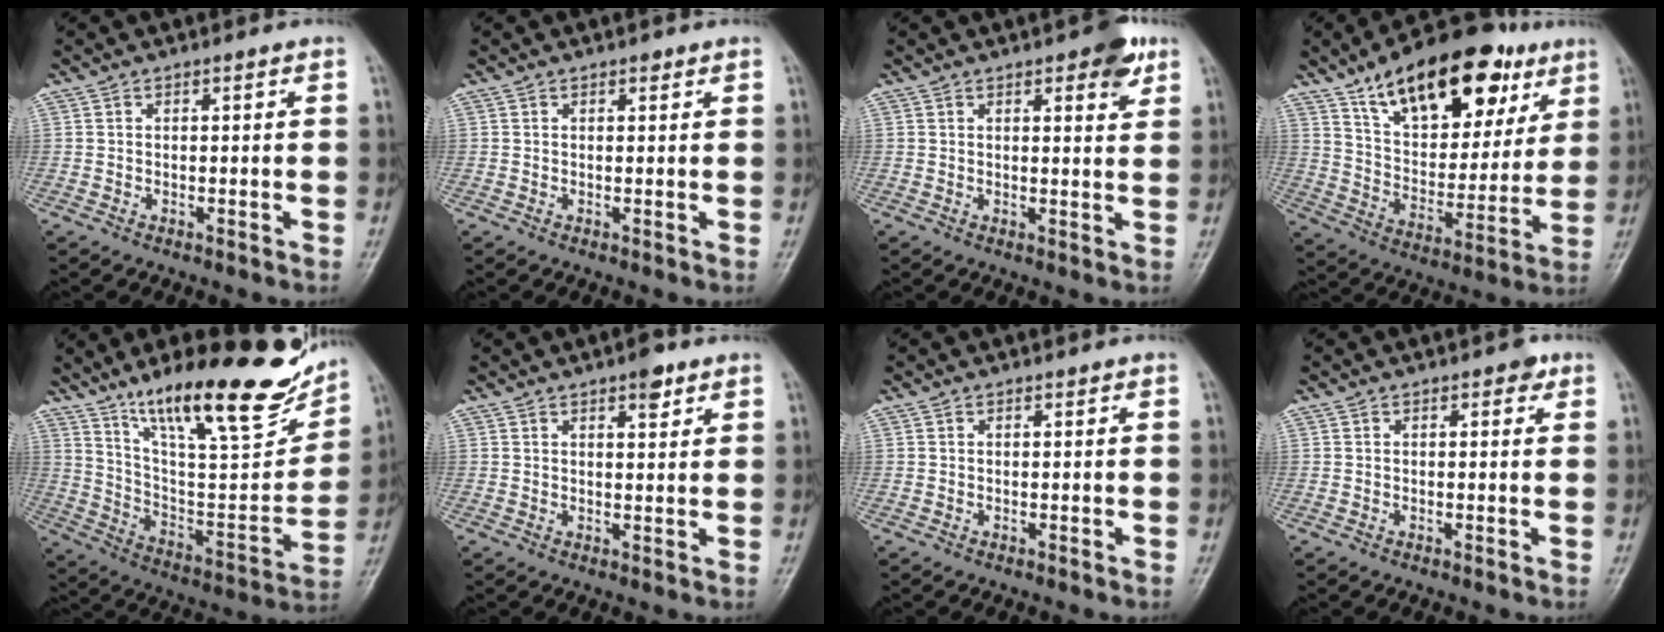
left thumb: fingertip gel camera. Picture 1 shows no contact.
{"total": 0.8, "force": [0.6, 0.4, 0.4], "torque": [-0.001, -0.003, 0.006]}
{"total": 5.7, "force": [3.2, 2.1, 4.2], "torque": [-0.038, -0.012, 0.034]}
{"total": 25.3, "force": [14.1, 12.5, 16.9], "torque": [-0.221, -0.029, 0.232]}
{"total": 26.9, "force": [18.0, 7.3, 18.7], "torque": [-0.251, -0.074, 0.296]}
{"total": 3.5, "force": [2.2, 1.4, 2.4], "torque": [-0.022, -0.010, 0.029]}
{"total": 0.0}
{"total": 1.1, "force": [0.6, 0.7, 0.6], "torque": [0.003, -0.001, 0.003]}